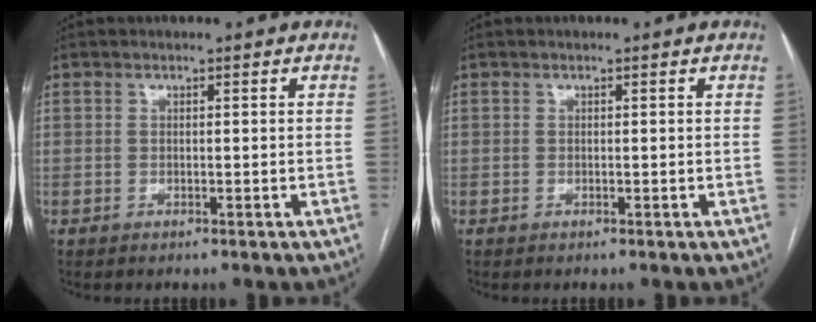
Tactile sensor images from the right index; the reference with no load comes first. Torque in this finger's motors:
{"motor_torque": [0.01, 0.01, 0.00, 0.00]}